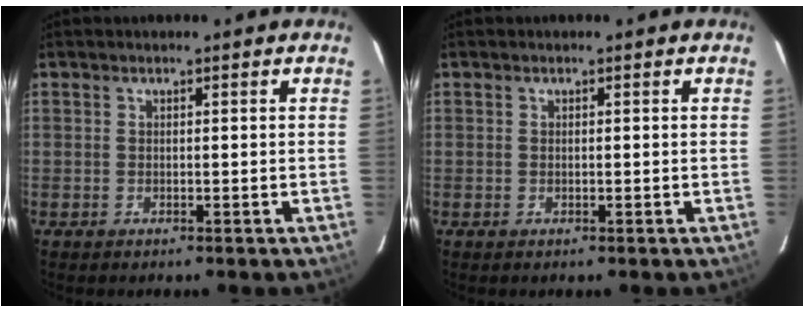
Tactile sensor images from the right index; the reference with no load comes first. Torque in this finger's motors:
{"motor_torque": [-0.21, -0.08, -0.01, 0.00]}